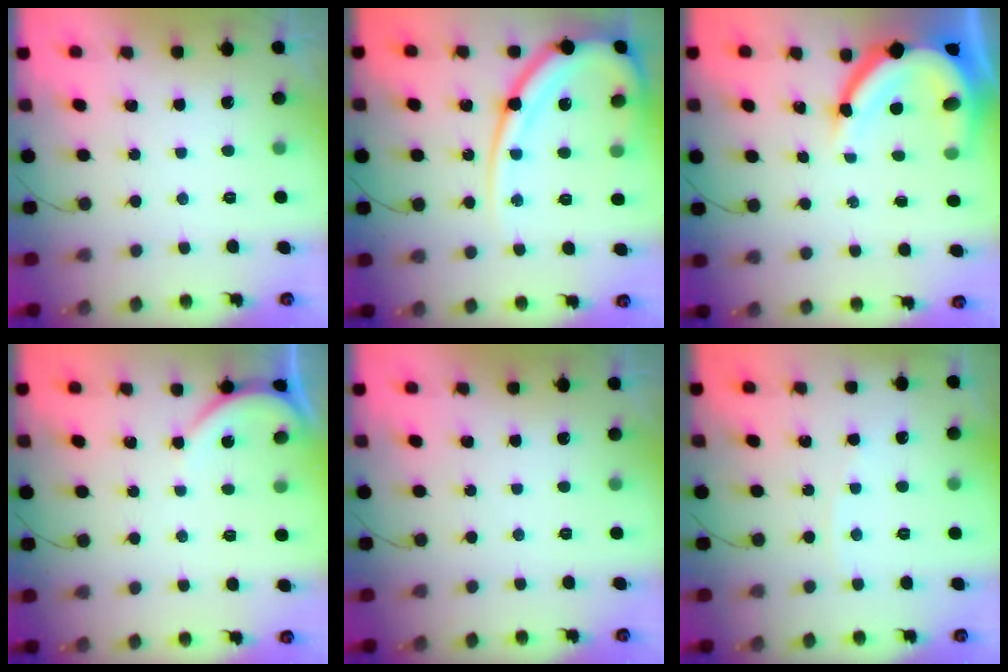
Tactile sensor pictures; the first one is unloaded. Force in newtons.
{"total": 16.9, "press": 16.8, "slide": 1.8}
{"total": 13.2, "press": 13.2, "slide": 1.4}
{"total": 3.9, "press": 3.9, "slide": 0.3}
{"total": 0.0}
{"total": 2.2, "press": 2.2, "slide": 0.3}